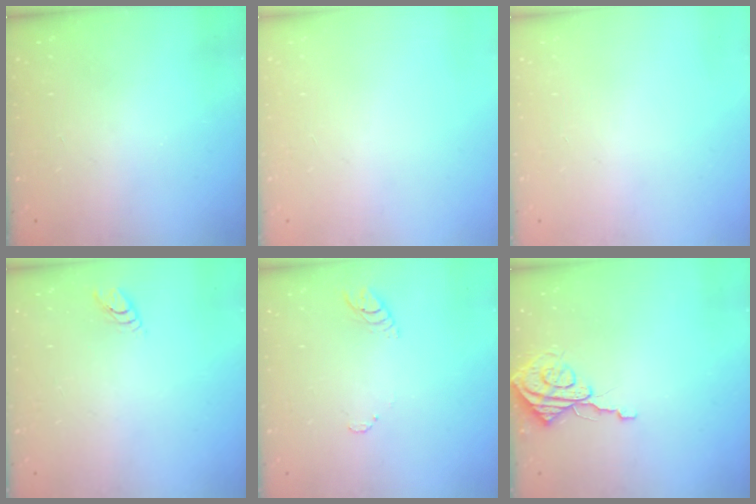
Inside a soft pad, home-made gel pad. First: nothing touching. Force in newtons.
{"total": 0.0}
{"total": 0.0}
{"total": 3.1, "press": 3.1, "slide": 0.2}
{"total": 3.2, "press": 3.2, "slide": 0.4}
{"total": 8.9, "press": 8.9, "slide": 0.4}